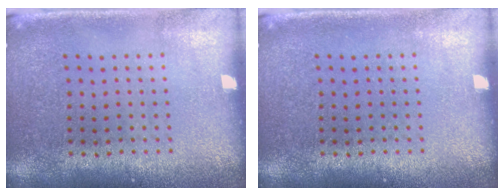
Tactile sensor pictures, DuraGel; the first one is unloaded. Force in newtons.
{"total": 0.0}